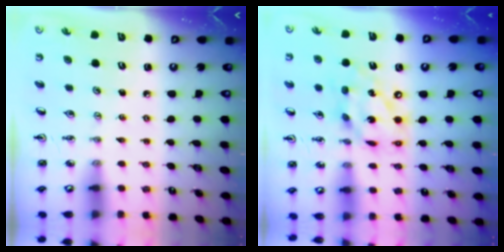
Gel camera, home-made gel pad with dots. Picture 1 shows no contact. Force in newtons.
{"total": 14.5, "press": 14.4, "slide": 1.1}